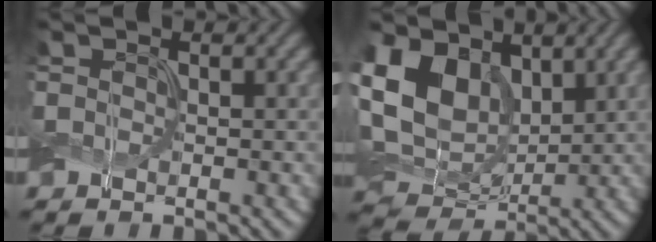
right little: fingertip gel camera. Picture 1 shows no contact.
{"total": 10.3, "force": [3.0, 7.4, 6.6], "torque": [-0.159, 0.003, 0.053]}